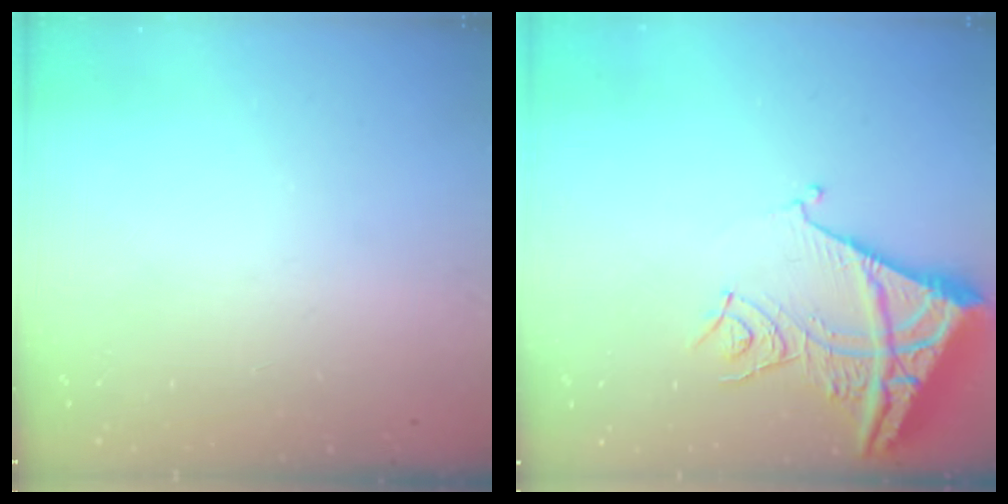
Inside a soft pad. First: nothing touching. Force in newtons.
{"total": 12.2, "press": 12.1, "slide": 1.5}